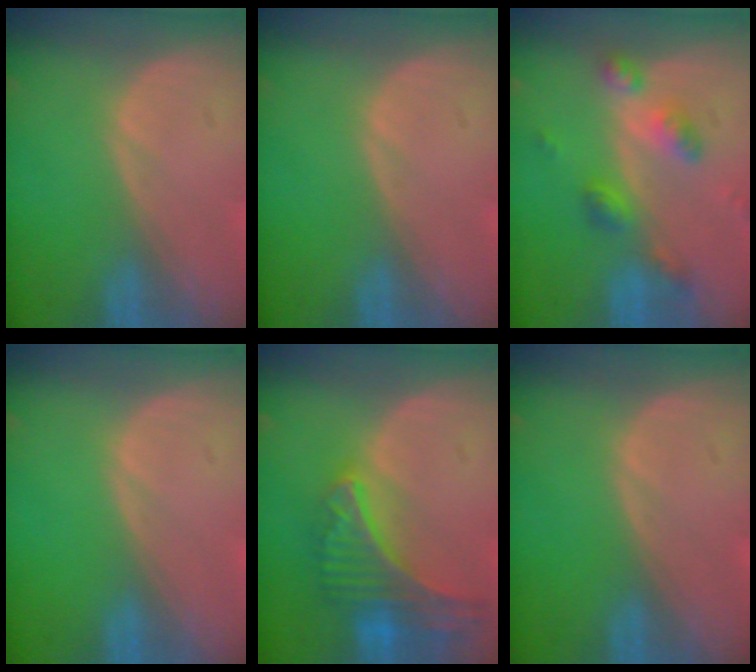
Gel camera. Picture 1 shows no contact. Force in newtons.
{"total": 0.0}
{"total": 6.1, "press": 5.4, "slide": 2.9}
{"total": 0.0}
{"total": 9.1, "press": 8.0, "slide": 4.3}
{"total": 0.0}